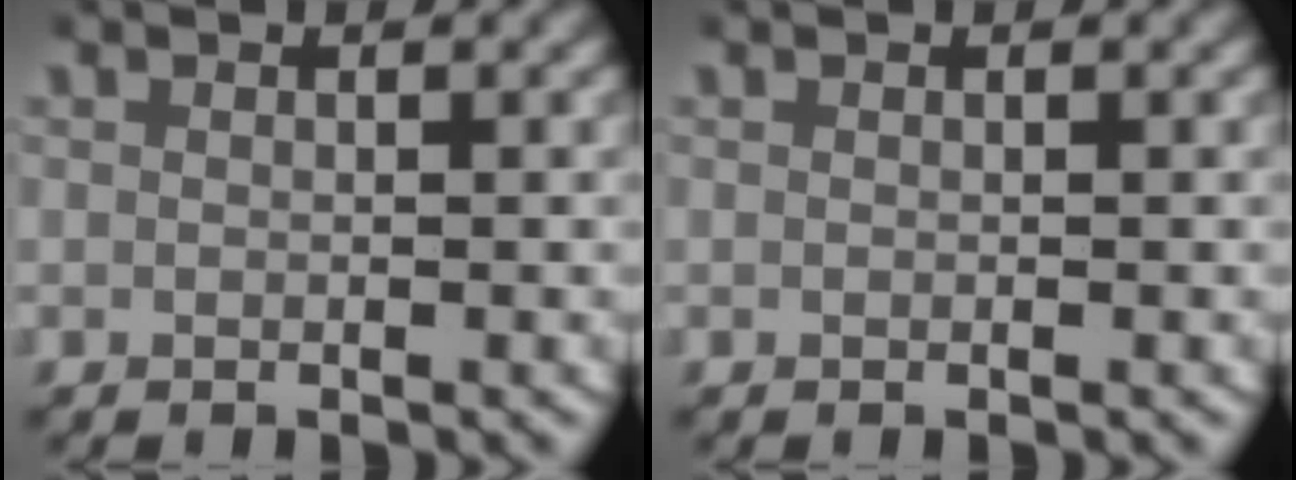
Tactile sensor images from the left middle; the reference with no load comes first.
{"total": 0.0}